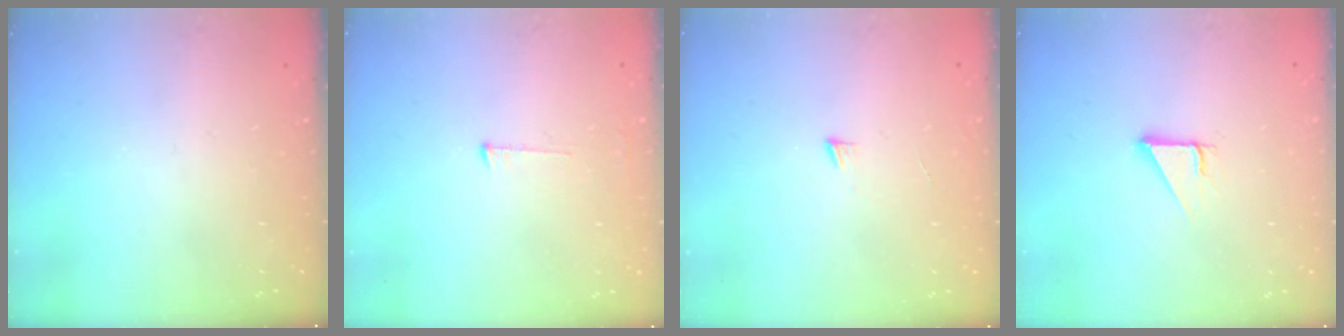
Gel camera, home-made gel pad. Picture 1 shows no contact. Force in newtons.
{"total": 4.0, "press": 4.0, "slide": 0.2}
{"total": 3.1, "press": 3.1, "slide": 0.4}
{"total": 2.7, "press": 2.7, "slide": 0.3}